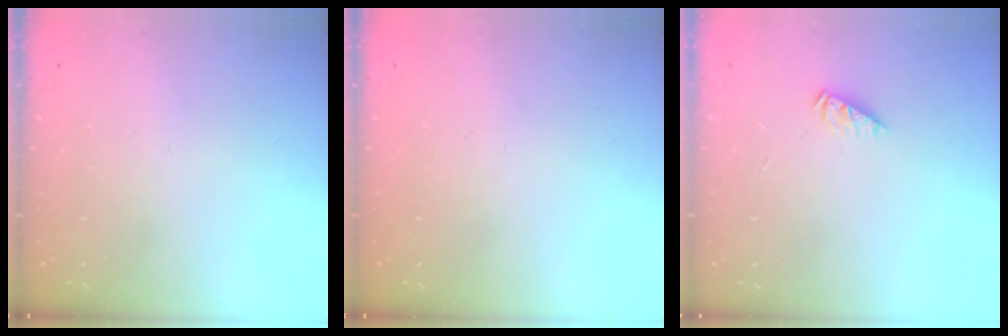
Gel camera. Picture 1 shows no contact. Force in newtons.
{"total": 0.0}
{"total": 2.0, "press": 2.0, "slide": 0.2}